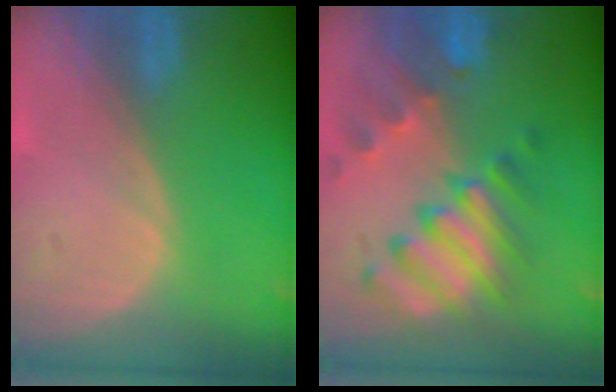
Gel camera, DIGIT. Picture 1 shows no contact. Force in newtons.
{"total": 10.3, "press": 8.9, "slide": 5.1}